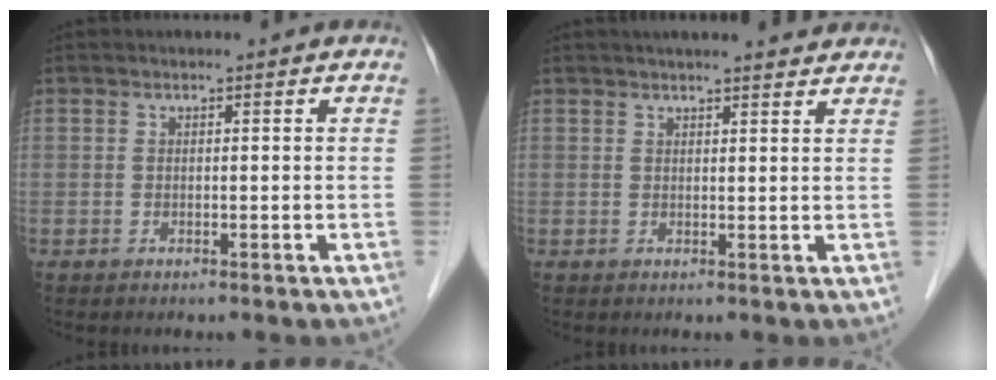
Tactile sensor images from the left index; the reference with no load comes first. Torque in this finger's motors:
{"motor_torque": [0.69, -0.66, 0.05, 0.02]}